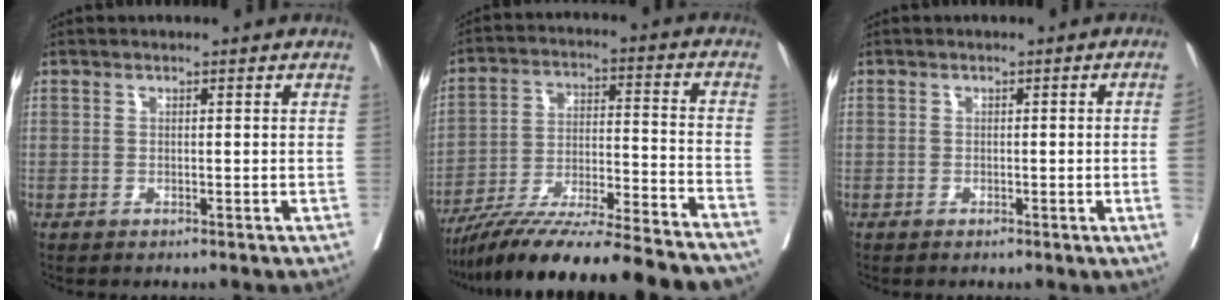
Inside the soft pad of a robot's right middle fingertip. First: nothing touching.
{"total": 26.0, "force": [-22.9, 1.0, 12.3], "torque": [-0.162, -0.037, -0.347]}
{"total": 2.2, "force": [-0.2, -0.5, 2.1], "torque": [-0.025, 0.001, 0.000]}